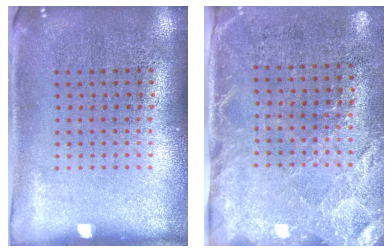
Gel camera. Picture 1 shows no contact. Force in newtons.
{"total": 2.7, "press": 2.3, "slide": 1.5}